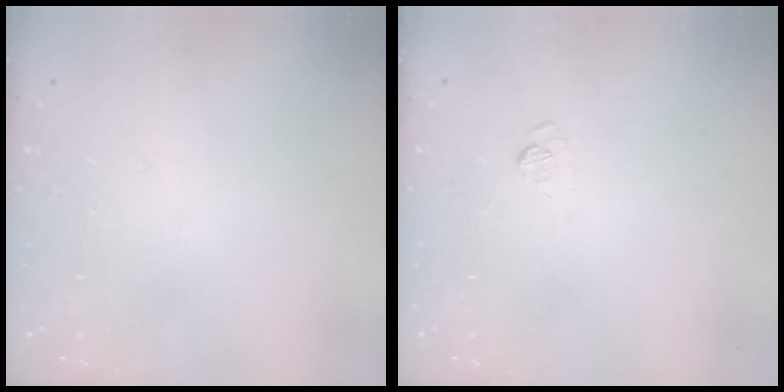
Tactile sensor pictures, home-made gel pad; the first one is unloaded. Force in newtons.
{"total": 7.5, "press": 7.3, "slide": 1.4}